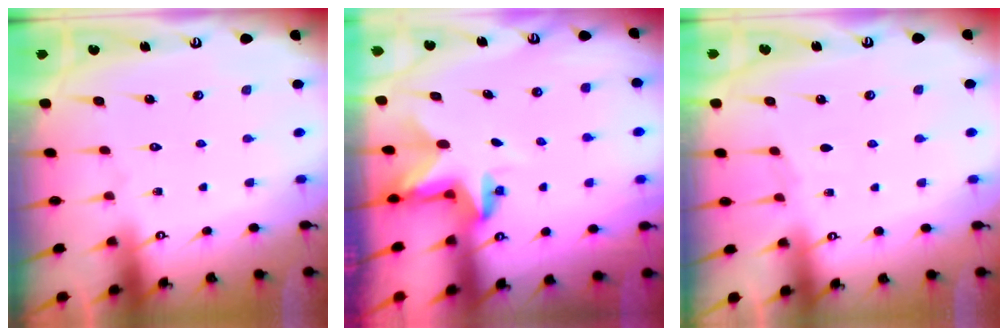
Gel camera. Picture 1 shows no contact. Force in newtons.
{"total": 2.8, "press": 2.8, "slide": 0.2}
{"total": 2.3, "press": 2.2, "slide": 0.4}